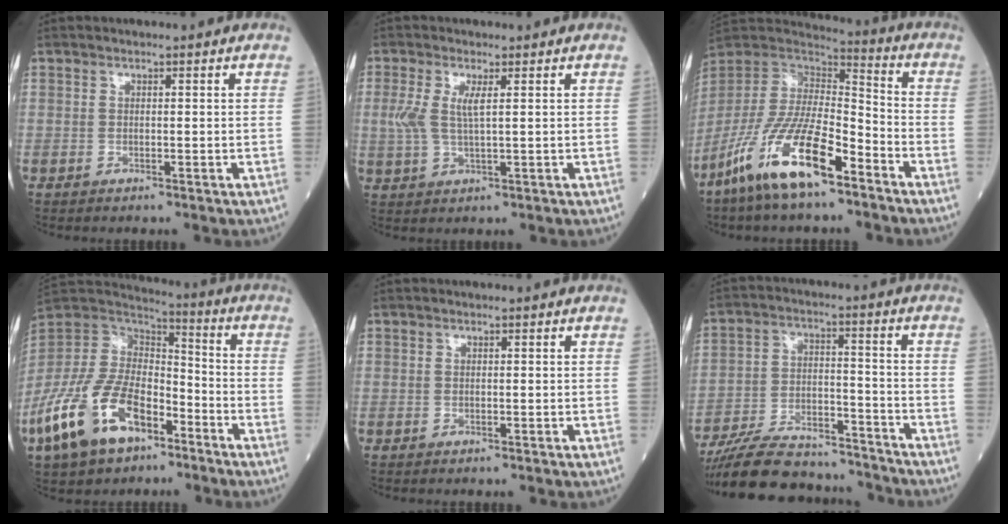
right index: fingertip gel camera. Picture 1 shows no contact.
{"total": 4.4, "force": [1.1, 1.1, 4.2], "torque": [-0.103, 0.004, 0.027]}
{"total": 16.3, "force": [-10.1, 3.8, 12.2], "torque": [-0.255, -0.020, -0.194]}
{"total": 17.4, "force": [-9.2, 8.6, 12.0], "torque": [-0.258, -0.003, -0.174]}
{"total": 0.0}
{"total": 16.7, "force": [-15.5, 3.9, 4.9], "torque": [-0.094, 0.012, -0.247]}